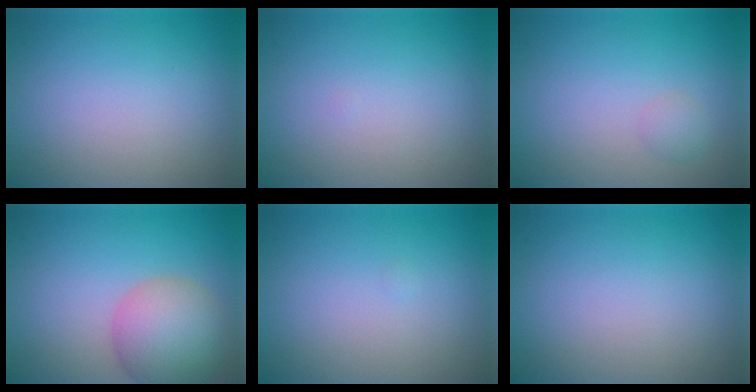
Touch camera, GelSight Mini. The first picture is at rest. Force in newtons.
{"total": 0.0}
{"total": 1.0, "press": 1.0, "slide": 0.0}
{"total": 6.7, "press": 6.7, "slide": 0.5}
{"total": 0.0}
{"total": 0.0}